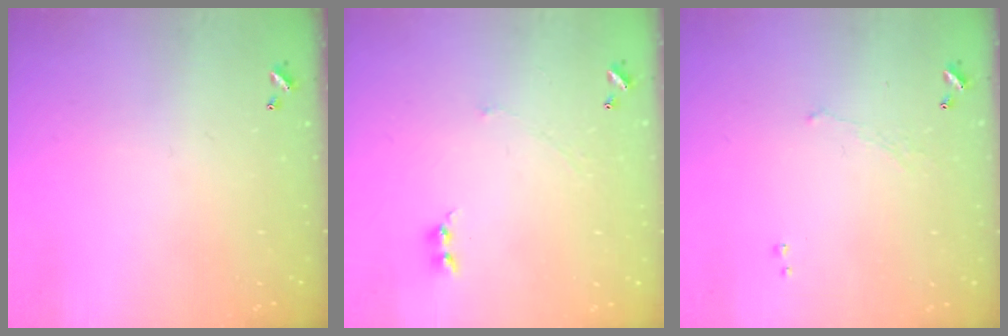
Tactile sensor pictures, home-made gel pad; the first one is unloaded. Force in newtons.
{"total": 1.1, "press": 0.9, "slide": 0.6}
{"total": 1.1, "press": 1.0, "slide": 0.6}